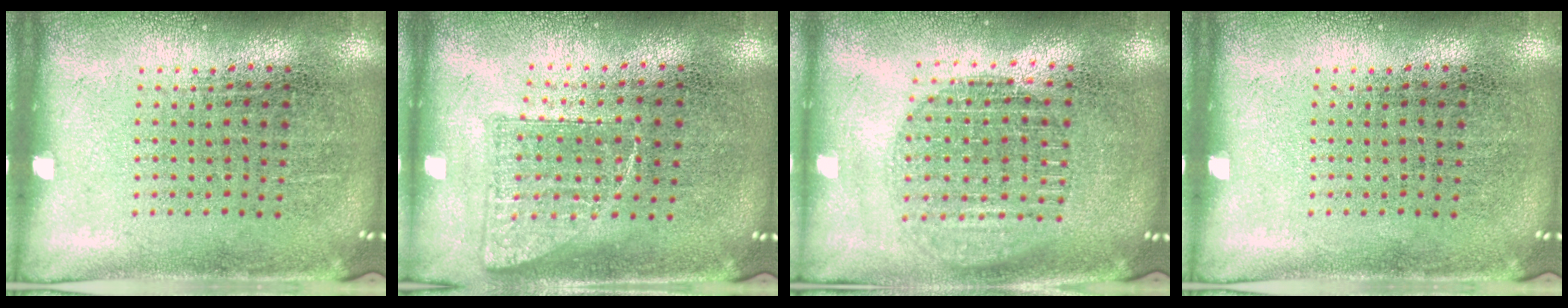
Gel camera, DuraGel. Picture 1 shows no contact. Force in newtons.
{"total": 0.8, "press": 0.8, "slide": 0.1}
{"total": 1.7, "press": 1.5, "slide": 0.9}
{"total": 0.0}